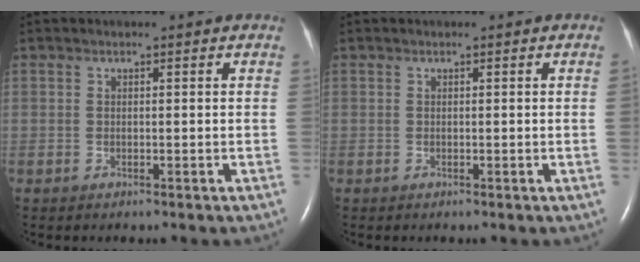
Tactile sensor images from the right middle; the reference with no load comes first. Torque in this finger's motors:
{"motor_torque": [0.36, -0.36, -0.71, -0.21]}